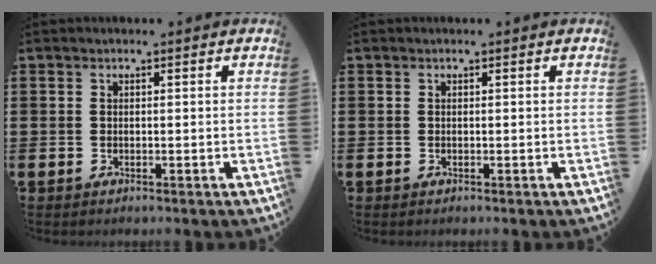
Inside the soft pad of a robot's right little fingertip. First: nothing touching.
{"total": 0.0}